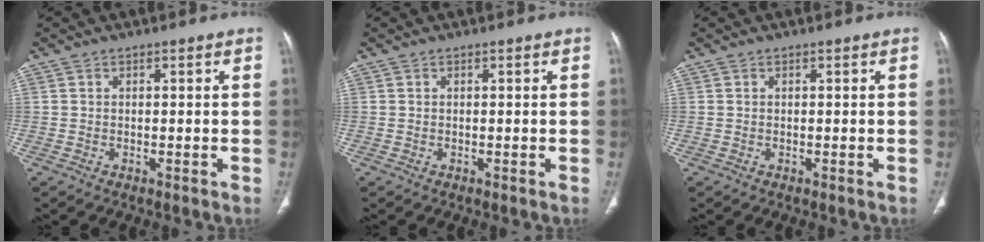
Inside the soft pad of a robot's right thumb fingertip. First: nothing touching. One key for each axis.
{"total": 0.0}
{"total": 0.0}